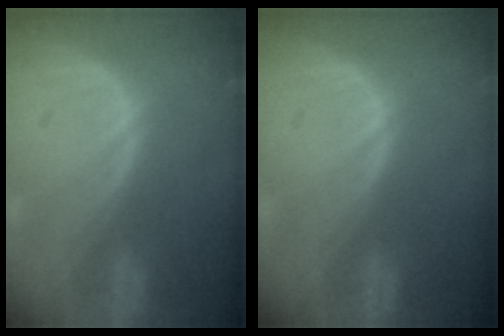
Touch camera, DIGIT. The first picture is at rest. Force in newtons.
{"total": 0.0}